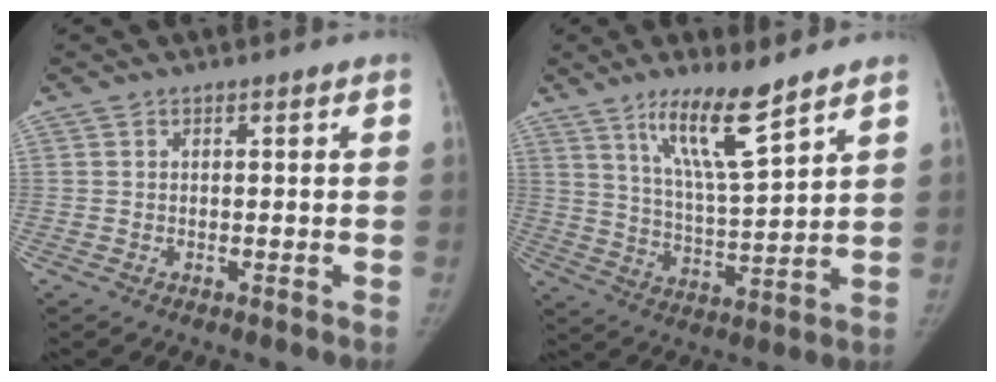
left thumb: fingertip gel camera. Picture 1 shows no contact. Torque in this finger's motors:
{"motor_torque": [0.24, 0.04, 1.33, -1.45, 0.44]}